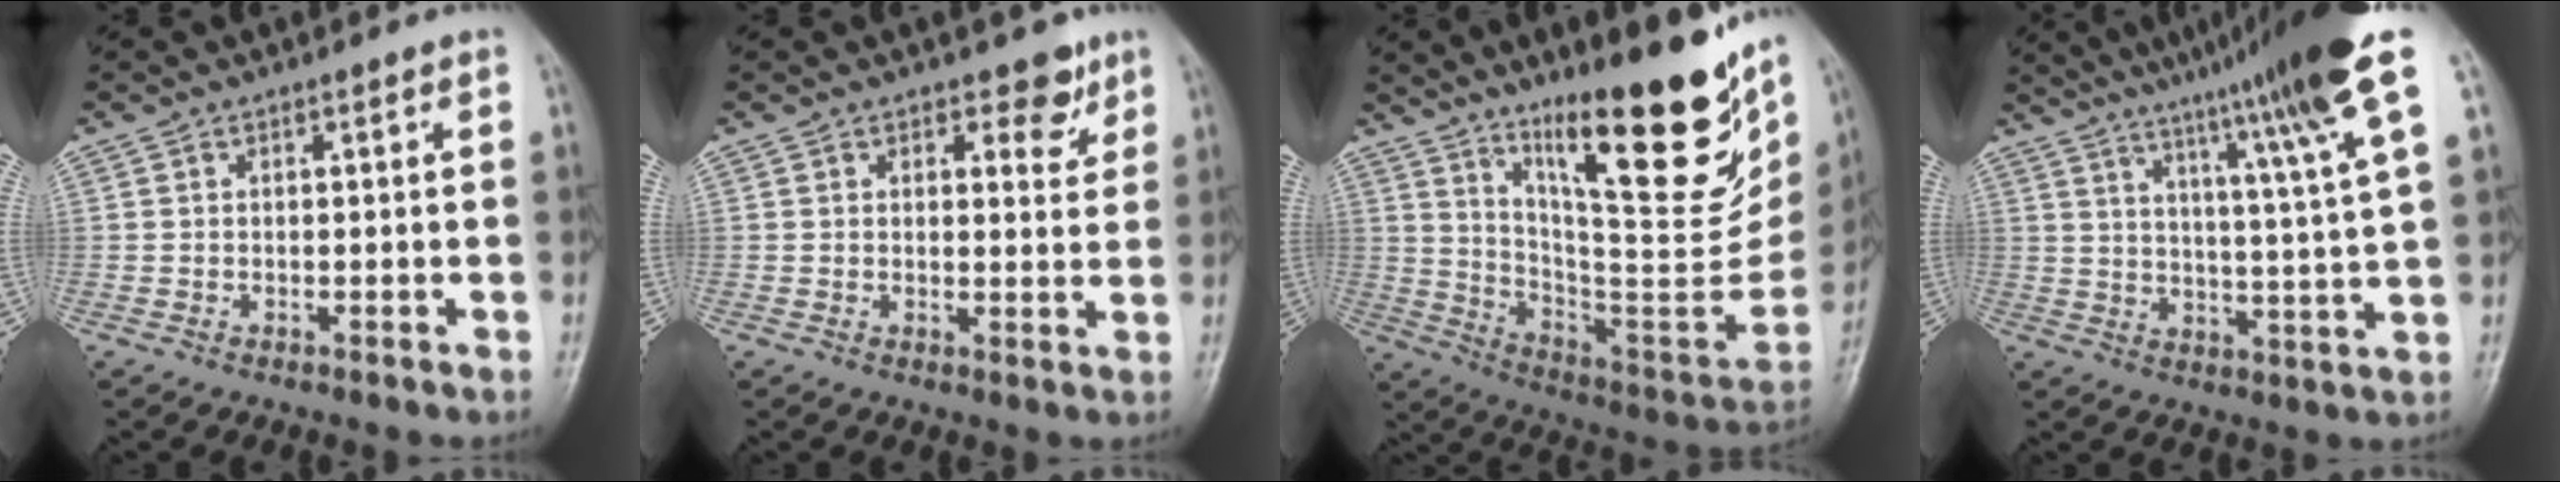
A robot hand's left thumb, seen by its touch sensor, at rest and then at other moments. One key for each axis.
{"total": 4.2, "fx": 2.8, "fy": 2.3, "fz": 2.1, "tx": -0.001, "ty": -0.017, "tz": 0.035}
{"total": 27.0, "fx": 16.5, "fy": 6.6, "fz": 20.4, "tx": -0.266, "ty": -0.086, "tz": 0.272}
{"total": 18.7, "fx": 12.1, "fy": -0.1, "fz": 14.3, "tx": -0.208, "ty": -0.044, "tz": 0.168}